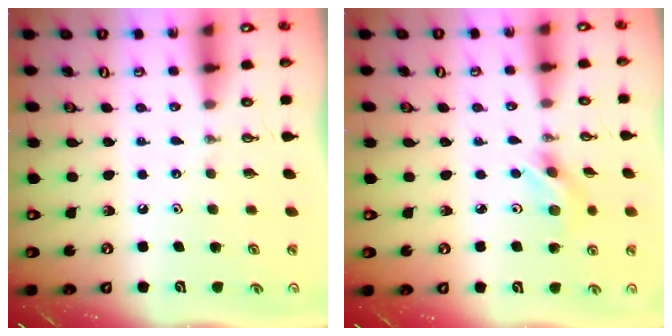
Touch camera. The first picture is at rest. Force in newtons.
{"total": 3.4, "press": 3.4, "slide": 0.4}